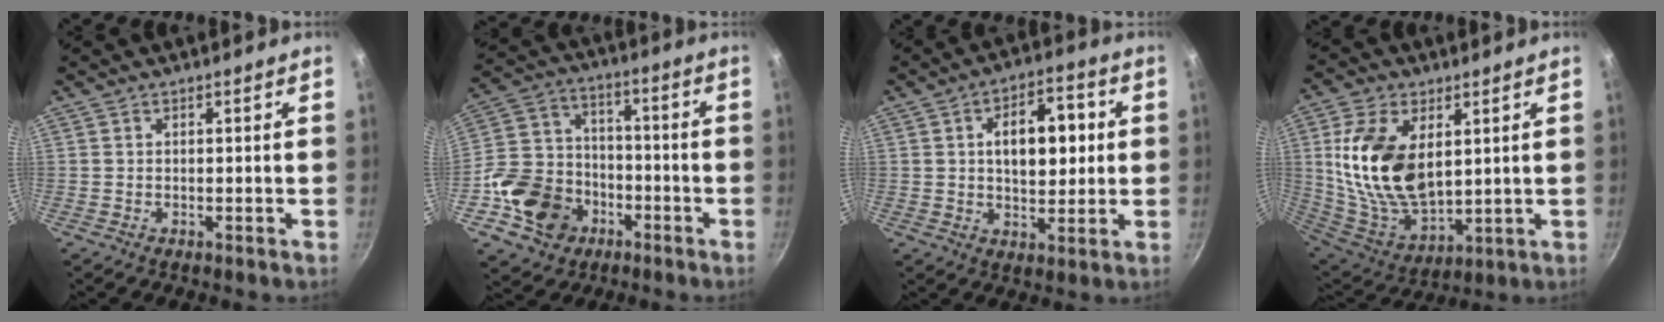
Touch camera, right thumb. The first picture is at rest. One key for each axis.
{"total": 16.8, "fx": -6.7, "fy": 13.4, "fz": 7.6, "tx": -0.123, "ty": 0.046, "tz": -0.112}
{"total": 12.1, "fx": 1.8, "fy": 7.0, "fz": 9.8, "tx": -0.107, "ty": 0.008, "tz": 0.023}
{"total": 19.0, "fx": 4.2, "fy": 11.1, "fz": 14.8, "tx": -0.270, "ty": -0.031, "tz": 0.096}